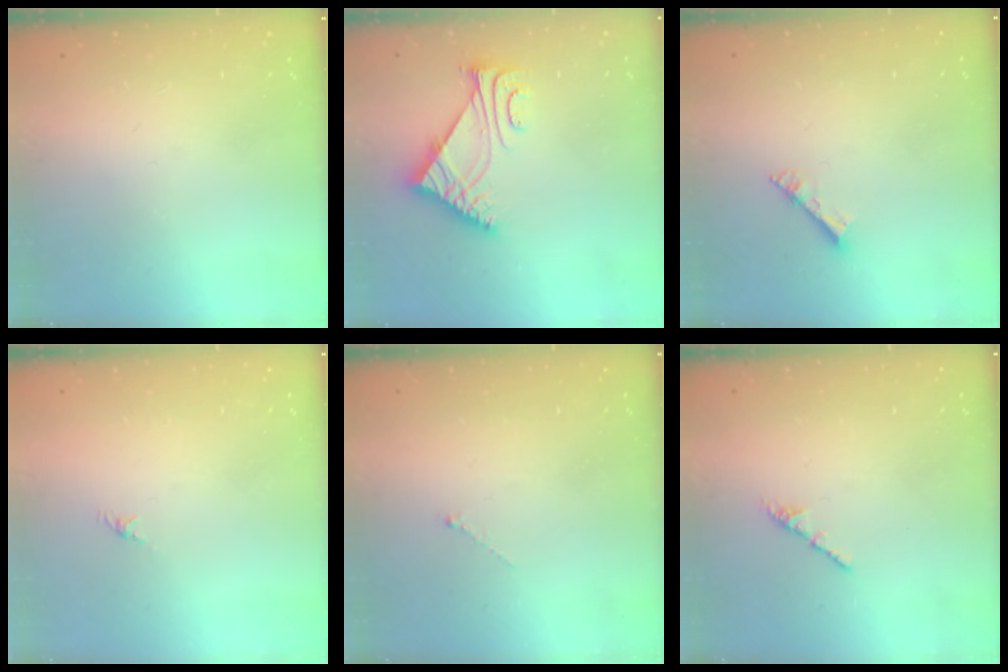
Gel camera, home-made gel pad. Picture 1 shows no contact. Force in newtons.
{"total": 6.5, "press": 6.5, "slide": 0.4}
{"total": 3.0, "press": 3.0, "slide": 0.4}
{"total": 0.0}
{"total": 0.0}
{"total": 2.4, "press": 2.3, "slide": 0.8}